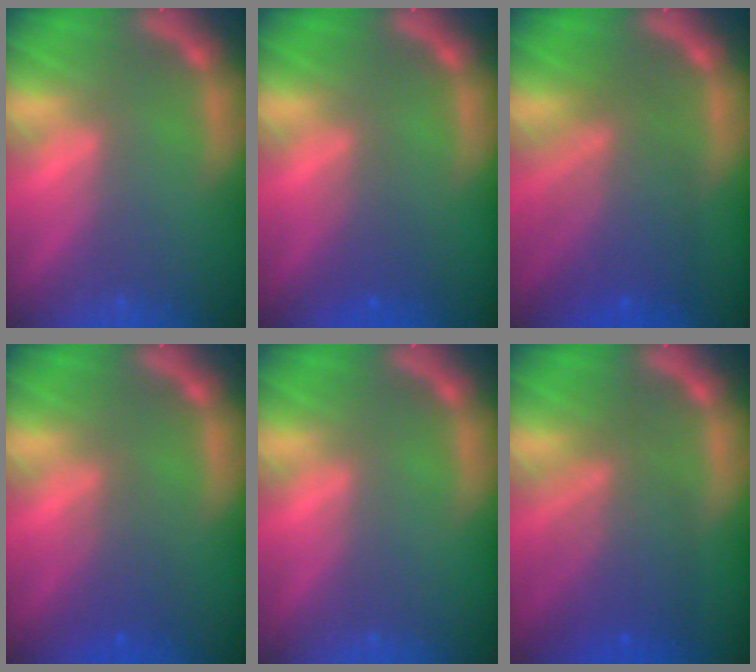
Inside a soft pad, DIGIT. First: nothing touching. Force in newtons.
{"total": 2.0}
{"total": 7.0}
{"total": 2.5}
{"total": 0.0}
{"total": 6.5}